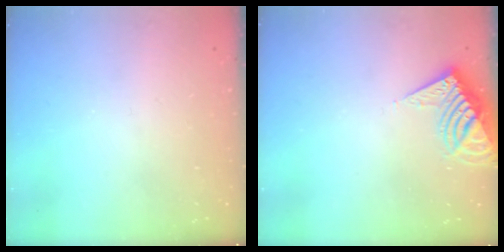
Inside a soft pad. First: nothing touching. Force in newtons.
{"total": 11.9, "press": 11.8, "slide": 1.2}